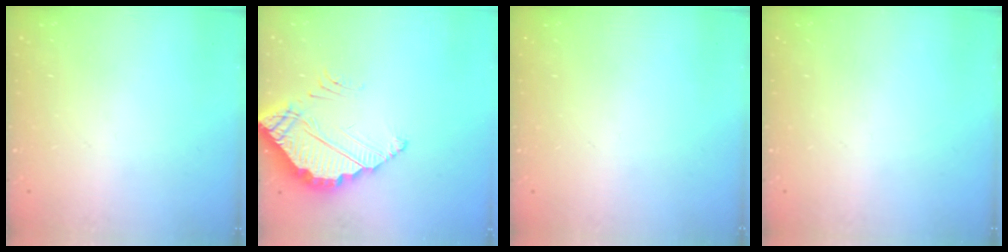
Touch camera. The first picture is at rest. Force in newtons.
{"total": 3.8, "press": 3.8, "slide": 0.2}
{"total": 0.0}
{"total": 0.0}